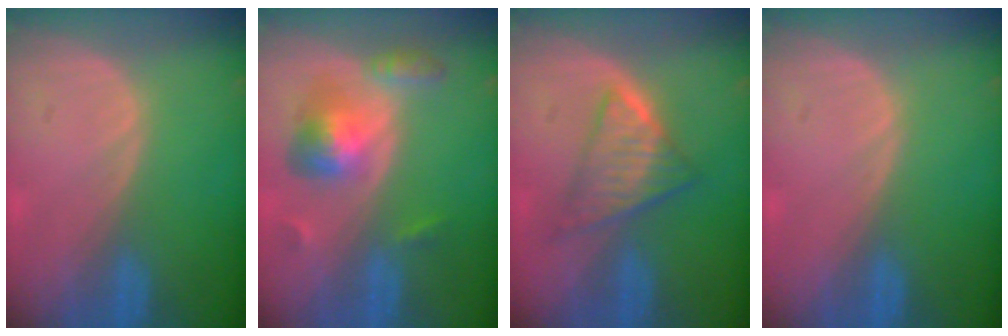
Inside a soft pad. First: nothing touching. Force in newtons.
{"total": 6.4, "press": 5.9, "slide": 2.5}
{"total": 6.1, "press": 5.7, "slide": 2.0}
{"total": 0.0}